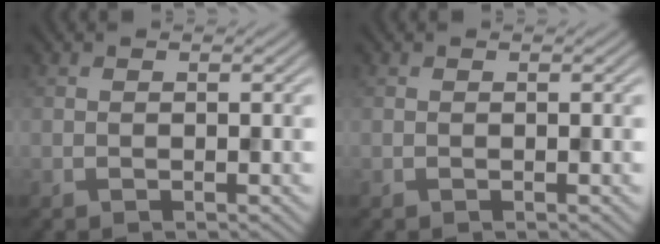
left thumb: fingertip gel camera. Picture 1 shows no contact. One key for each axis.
{"total": 0.0}